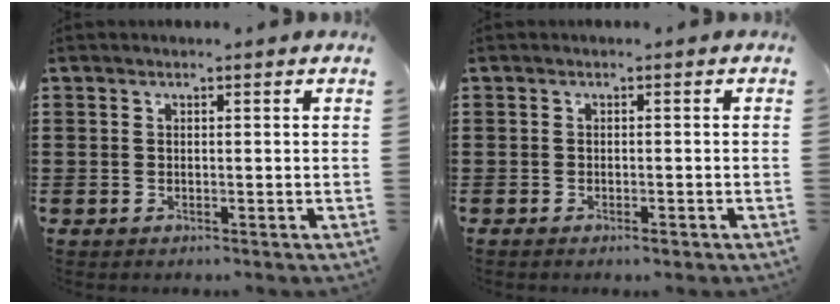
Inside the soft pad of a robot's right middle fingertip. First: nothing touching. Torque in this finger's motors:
{"motor_torque": [0.34, -0.06, 0.00, 0.00]}